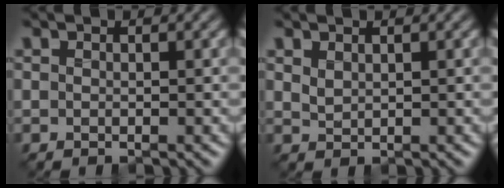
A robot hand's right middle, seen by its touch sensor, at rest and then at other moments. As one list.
[{"total": 1.0, "force": [0.7, 0.4, 0.5], "torque": [-0.017, 0.000, 0.017]}]